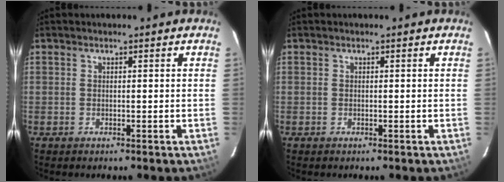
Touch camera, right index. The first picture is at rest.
{"total": 0.0}